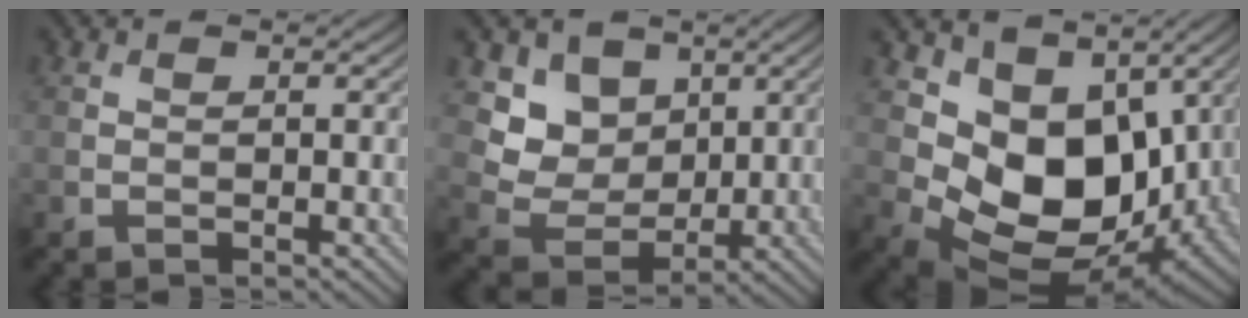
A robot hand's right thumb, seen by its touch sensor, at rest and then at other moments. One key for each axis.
{"total": 7.1, "fx": 3.0, "fy": 5.7, "fz": 3.0, "tx": -0.080, "ty": -0.024, "tz": 0.052}
{"total": 11.5, "fx": 2.1, "fy": 8.0, "fz": 8.0, "tx": -0.162, "ty": -0.030, "tz": 0.049}